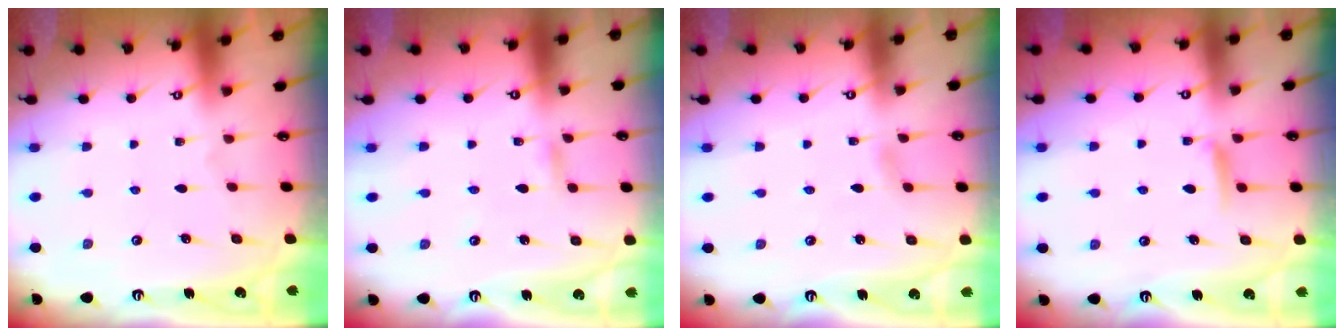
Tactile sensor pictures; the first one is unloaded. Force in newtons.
{"total": 2.3, "press": 2.3, "slide": 0.2}
{"total": 3.0, "press": 3.0, "slide": 0.3}
{"total": 5.8, "press": 5.8, "slide": 0.6}